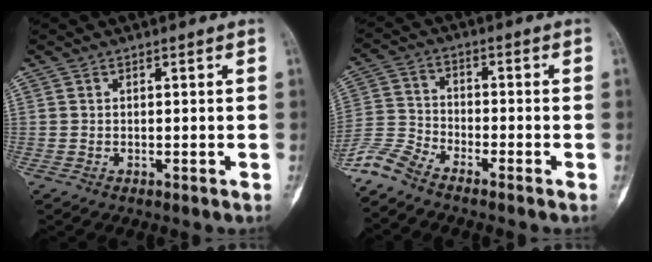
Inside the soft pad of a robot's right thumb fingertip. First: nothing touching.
{"total": 6.6, "force": [-6.1, 0.9, 2.4], "torque": [-0.059, 0.018, -0.135]}